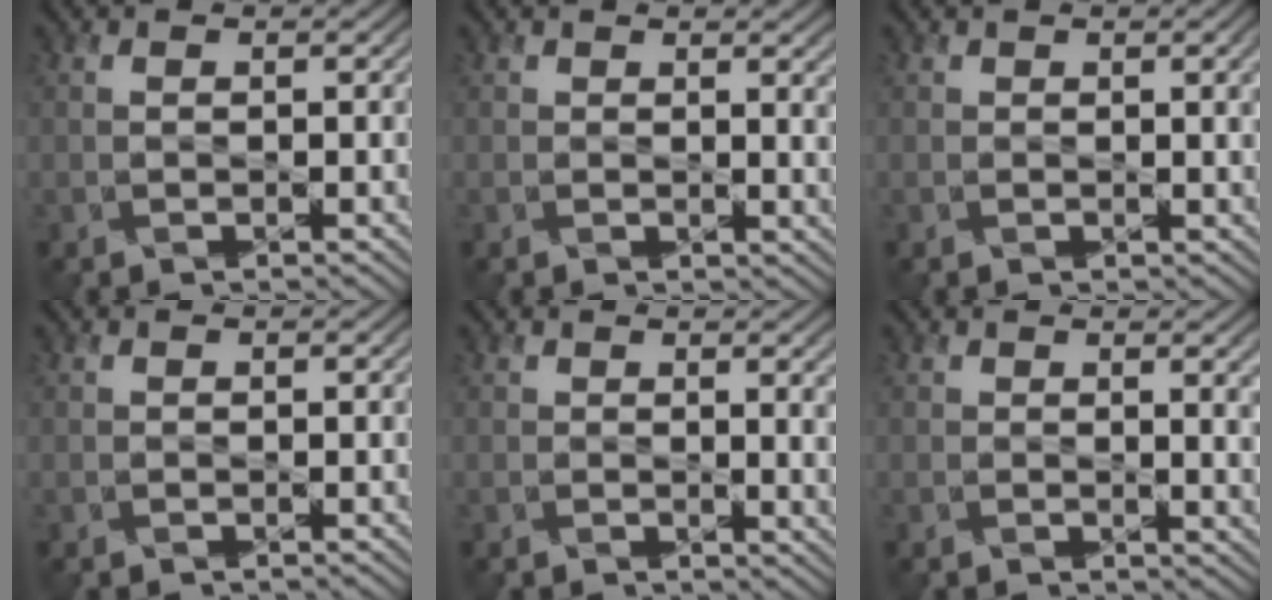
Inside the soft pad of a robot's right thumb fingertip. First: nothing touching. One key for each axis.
{"total": 2.0, "fx": 0.4, "fy": 0.6, "fz": 1.9, "tx": -0.023, "ty": -0.002, "tz": 0.014}
{"total": 1.8, "fx": 0.2, "fy": 0.7, "fz": 1.6, "tx": -0.020, "ty": -0.003, "tz": 0.008}
{"total": 0.0}
{"total": 3.9, "fx": 0.3, "fy": 1.5, "fz": 3.6, "tx": -0.032, "ty": 0.000, "tz": 0.012}
{"total": 3.3, "fx": 0.5, "fy": 1.2, "fz": 3.0, "tx": -0.028, "ty": 0.000, "tz": 0.015}